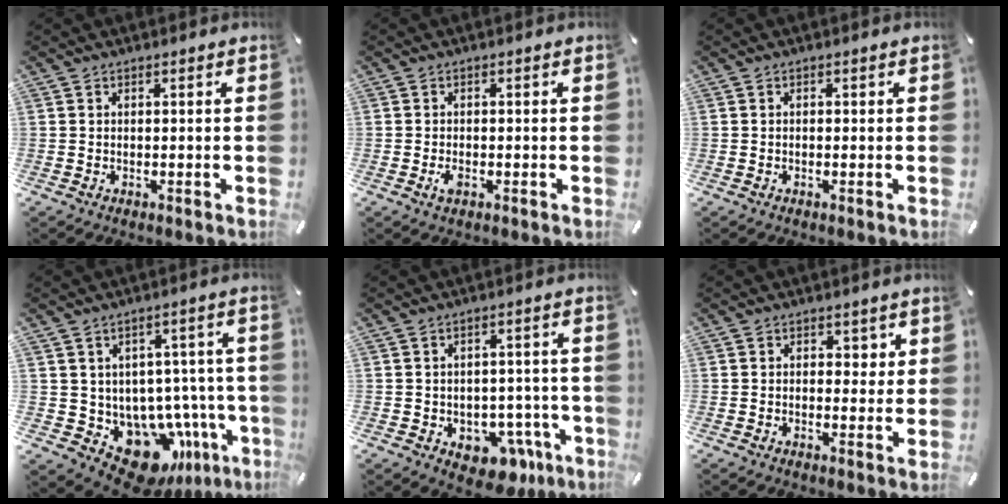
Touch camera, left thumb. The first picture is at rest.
{"total": 2.3, "force": [-0.8, 1.2, 1.8], "torque": [-0.047, -0.003, -0.019]}
{"total": 0.6, "force": [-0.3, 0.3, 0.5], "torque": [-0.009, -0.001, -0.005]}
{"total": 13.2, "force": [-5.9, 9.6, 7.0], "torque": [-0.089, 0.010, -0.080]}
{"total": 9.0, "force": [-3.8, 6.5, 4.9], "torque": [-0.046, 0.021, -0.057]}
{"total": 2.5, "force": [0.6, 1.9, 1.6], "torque": [-0.001, -0.006, 0.001]}